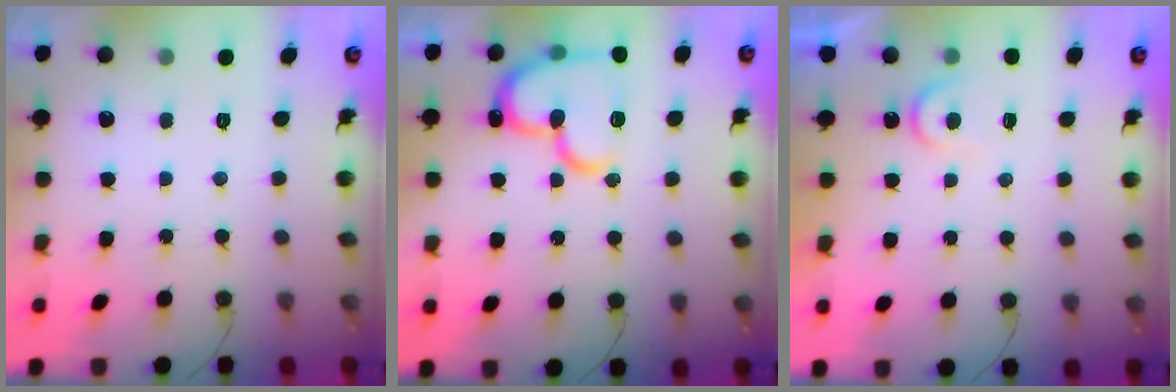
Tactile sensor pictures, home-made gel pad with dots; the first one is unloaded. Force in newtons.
{"total": 19.1, "press": 19.0, "slide": 1.8}
{"total": 4.5, "press": 4.5, "slide": 0.4}